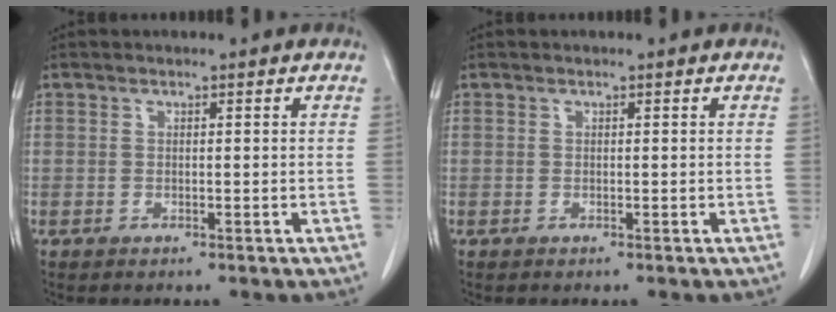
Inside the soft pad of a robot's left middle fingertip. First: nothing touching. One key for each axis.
{"total": 0.0}